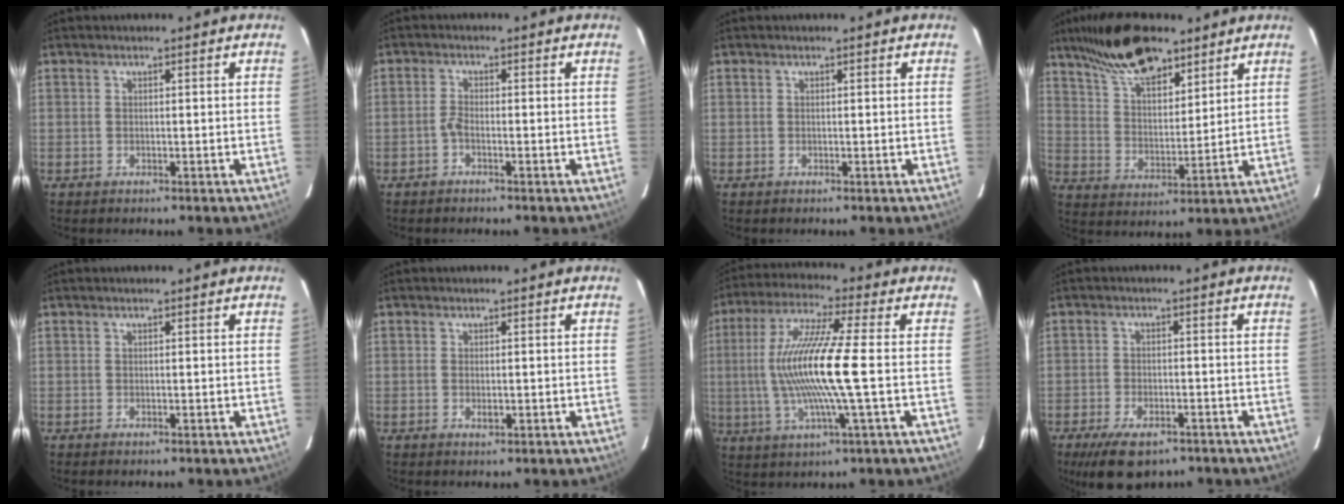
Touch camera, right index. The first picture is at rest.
{"total": 1.5, "force": [-1.0, 0.5, 1.1], "torque": [-0.028, 0.005, -0.023]}
{"total": 0.0}
{"total": 15.1, "force": [11.0, 5.7, 8.8], "torque": [-0.159, 0.027, 0.201]}
{"total": 0.0}
{"total": 1.4, "force": [-0.3, 0.8, 1.1], "torque": [-0.021, -0.001, -0.004]}
{"total": 15.0, "force": [-0.8, 0.1, 15.0], "torque": [-0.290, -0.003, -0.015]}
{"total": 9.9, "force": [-6.8, 4.5, 5.7], "torque": [-0.126, -0.018, -0.108]}